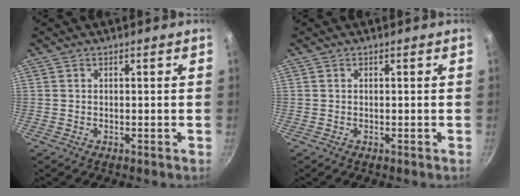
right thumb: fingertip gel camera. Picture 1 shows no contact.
{"total": 0.0}